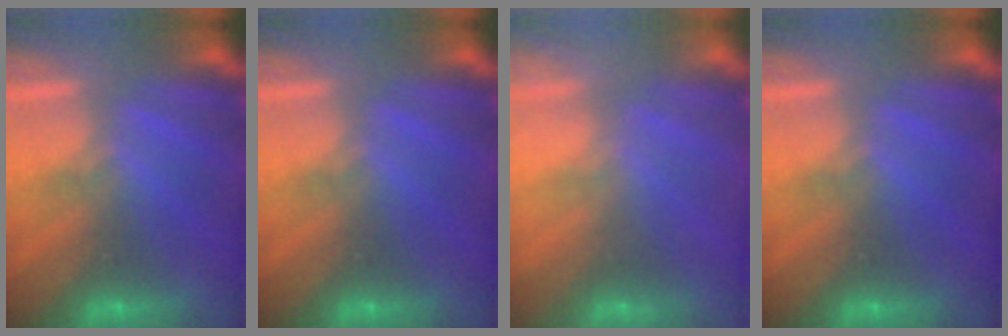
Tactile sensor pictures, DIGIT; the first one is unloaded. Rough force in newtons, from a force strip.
{"total": 0.0}
{"total": 2.3}
{"total": 0.0}